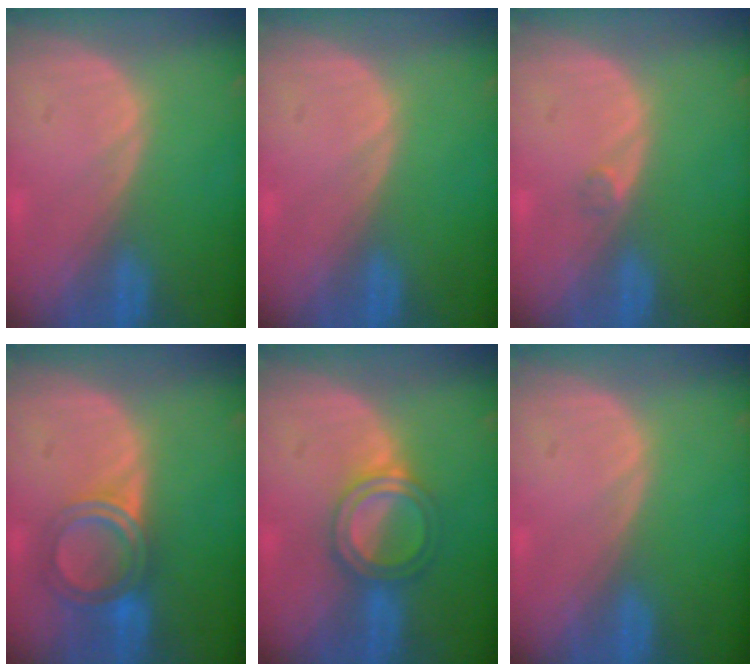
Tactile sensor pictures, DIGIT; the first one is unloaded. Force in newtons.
{"total": 0.0}
{"total": 0.9, "press": 0.8, "slide": 0.5}
{"total": 5.8, "press": 5.3, "slide": 2.4}
{"total": 5.0, "press": 5.0, "slide": 0.7}
{"total": 0.0}